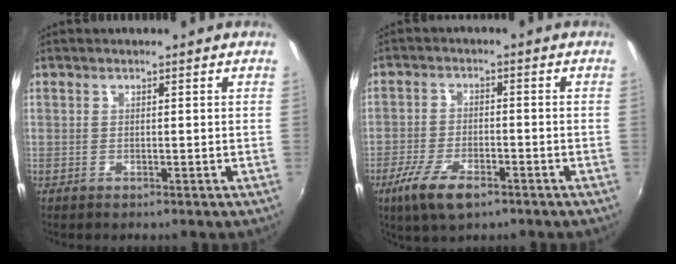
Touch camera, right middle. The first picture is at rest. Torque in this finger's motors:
{"motor_torque": [1.14, -1.00, 0.47, 0.12]}